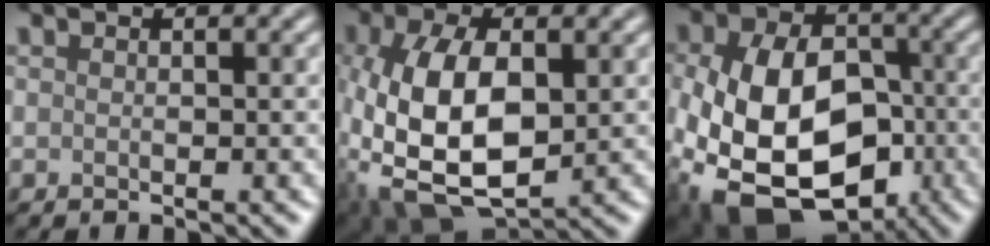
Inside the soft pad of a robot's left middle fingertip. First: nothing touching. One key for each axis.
{"total": 10.7, "fx": -0.9, "fy": 5.9, "fz": 8.9, "tx": -0.202, "ty": -0.011, "tz": -0.013}
{"total": 16.0, "fx": -4.5, "fy": 10.9, "fz": 10.9, "tx": -0.211, "ty": -0.041, "tz": -0.068}